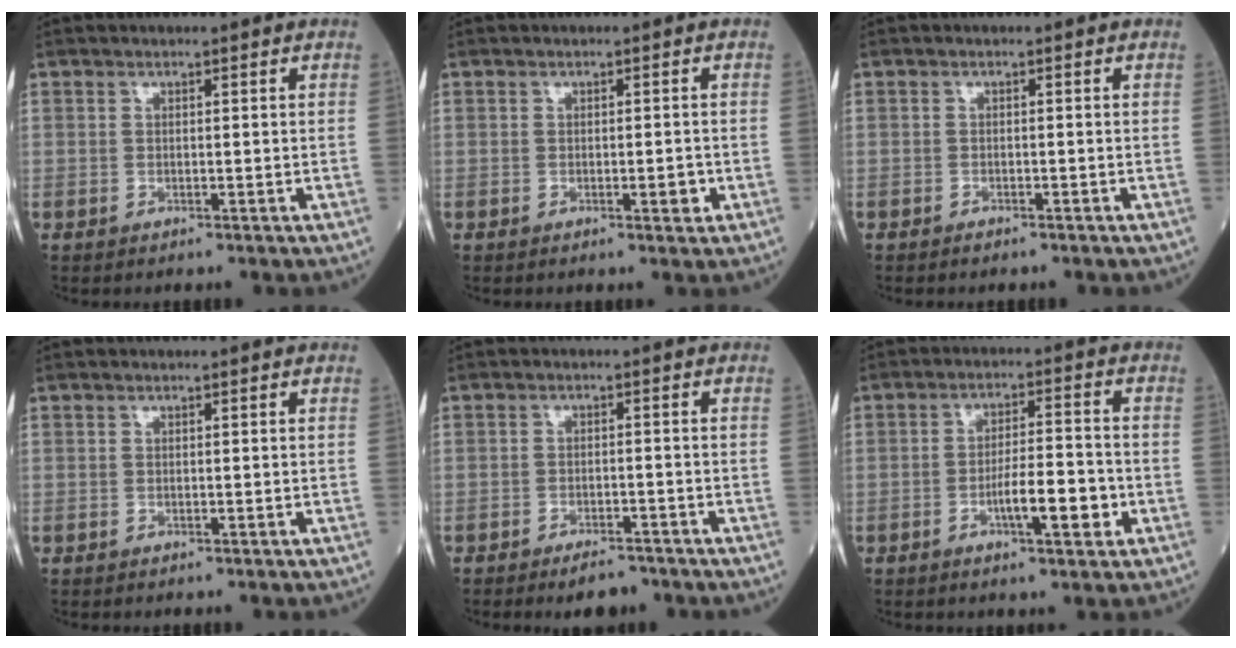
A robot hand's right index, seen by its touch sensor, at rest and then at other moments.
{"total": 1.7, "force": [-0.6, 0.5, 1.5], "torque": [-0.019, -0.001, -0.006]}
{"total": 0.7, "force": [-0.6, 0.2, 0.2], "torque": [-0.007, -0.001, -0.011]}
{"total": 0.0}
{"total": 3.8, "force": [-3.1, 1.3, 1.9], "torque": [-0.028, 0.000, -0.044]}
{"total": 7.0, "force": [-2.5, 1.3, 6.4], "torque": [-0.106, 0.003, -0.039]}